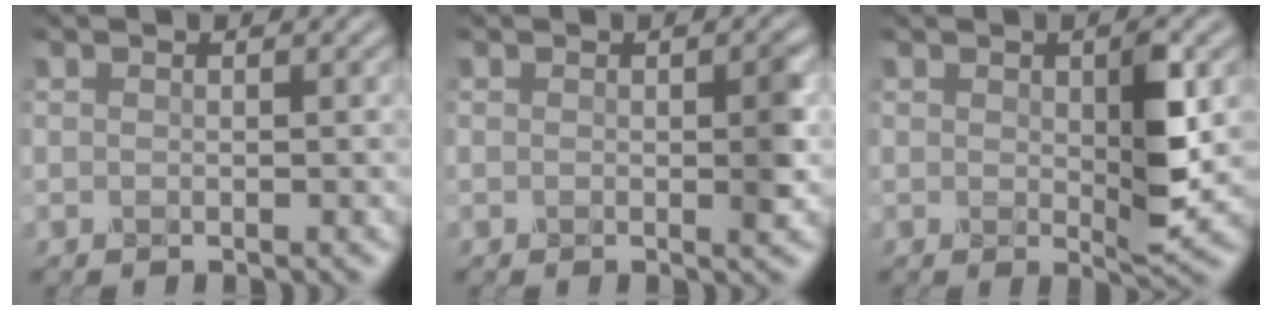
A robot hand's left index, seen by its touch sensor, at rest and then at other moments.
{"total": 1.6, "force": [-0.1, 0.5, 1.6], "torque": [-0.017, -0.004, -0.001]}
{"total": 4.1, "force": [0.4, 1.1, 3.9], "torque": [-0.058, -0.006, 0.011]}